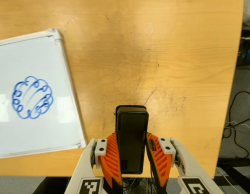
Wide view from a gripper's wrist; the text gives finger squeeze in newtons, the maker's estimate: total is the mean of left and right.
{"total": 5.5, "left": 3.4, "right": 7.7}